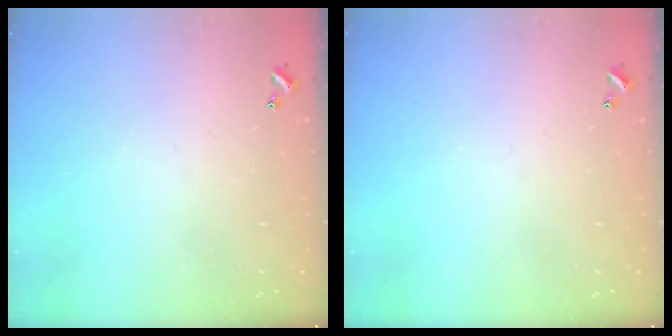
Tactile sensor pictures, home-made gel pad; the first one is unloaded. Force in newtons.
{"total": 0.0}